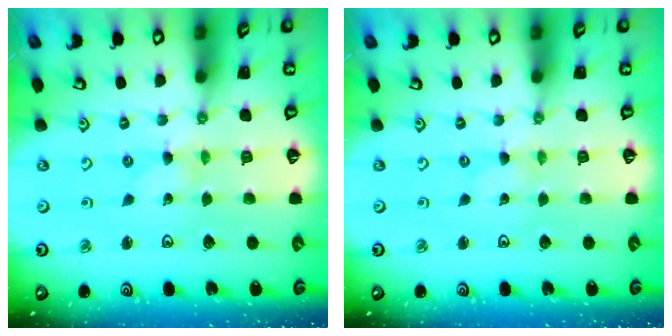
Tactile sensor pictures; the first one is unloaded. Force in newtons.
{"total": 0.0}